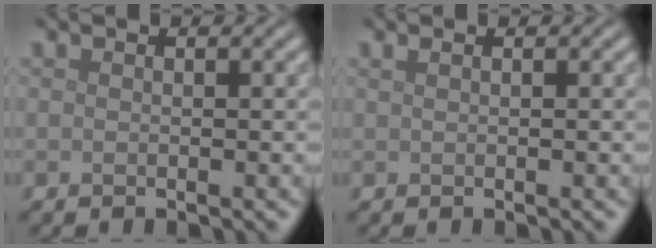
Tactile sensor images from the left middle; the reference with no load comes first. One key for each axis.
{"total": 0.8, "fx": 0.5, "fy": 0.3, "fz": 0.5, "tx": -0.010, "ty": 0.005, "tz": 0.006}